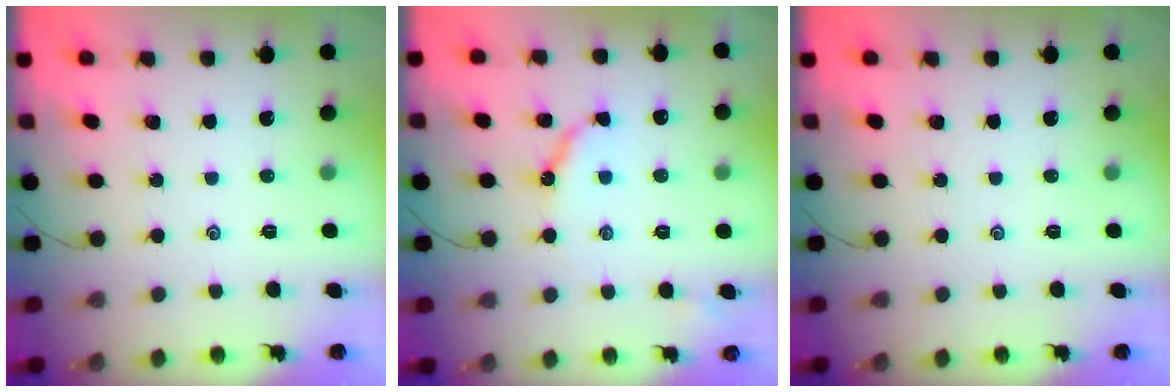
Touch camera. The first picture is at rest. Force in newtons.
{"total": 6.7, "press": 6.7, "slide": 0.5}
{"total": 0.0}